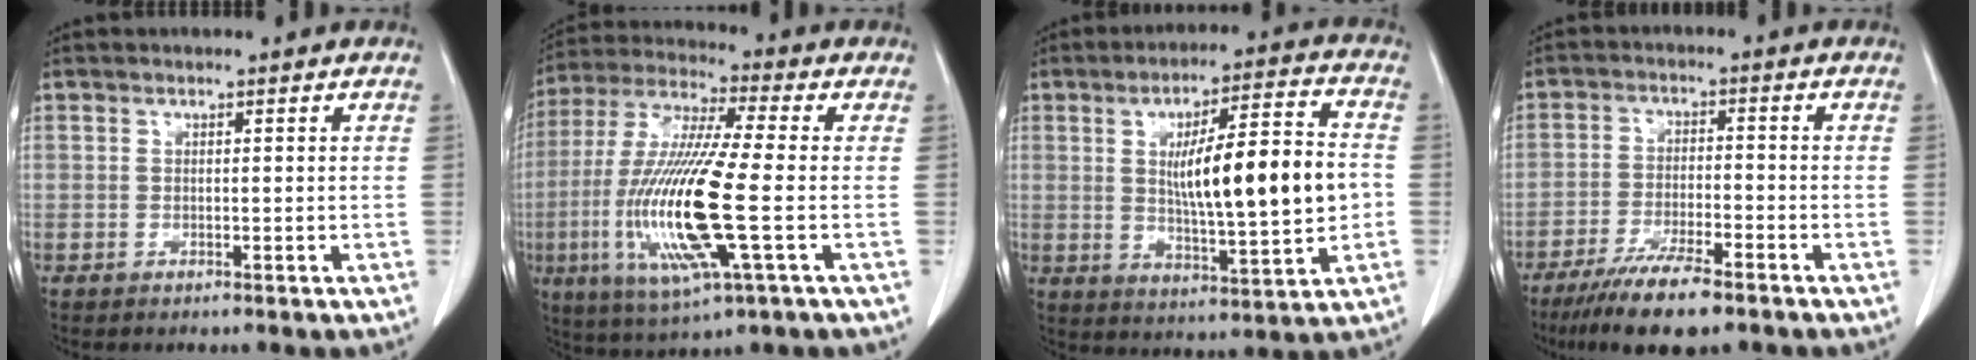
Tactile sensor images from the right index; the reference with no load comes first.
{"total": 17.7, "force": [-3.4, 1.4, 17.4], "torque": [-0.368, -0.016, -0.063]}
{"total": 15.9, "force": [0.3, 2.2, 15.8], "torque": [-0.251, 0.008, 0.007]}
{"total": 9.5, "force": [-6.9, 1.5, 6.4], "torque": [-0.111, -0.021, -0.117]}